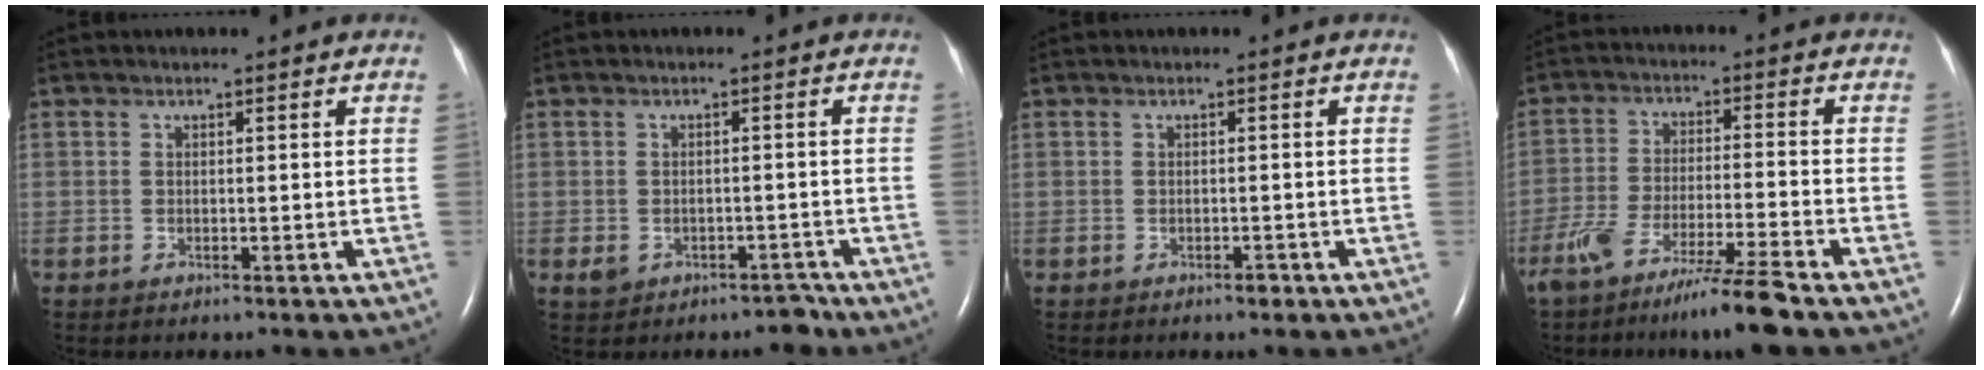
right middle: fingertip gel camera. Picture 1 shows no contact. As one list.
[{"total": 2.9, "force": [-1.9, 2.0, 0.8], "torque": [-0.008, 0.013, -0.020]}, {"total": 0.8, "force": [-0.6, 0.3, 0.5], "torque": [-0.008, -0.001, -0.006]}, {"total": 10.4, "force": [-7.8, -0.9, 6.7], "torque": [-0.124, -0.032, -0.139]}]